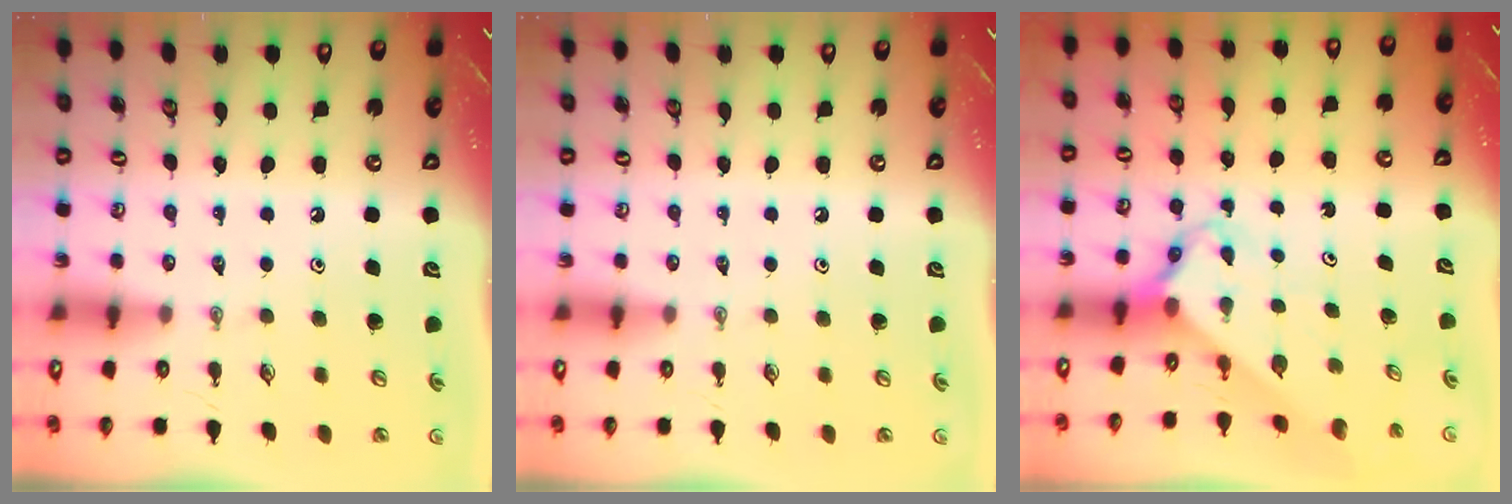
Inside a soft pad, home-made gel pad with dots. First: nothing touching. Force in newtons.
{"total": 0.0}
{"total": 2.7, "press": 2.7, "slide": 0.2}